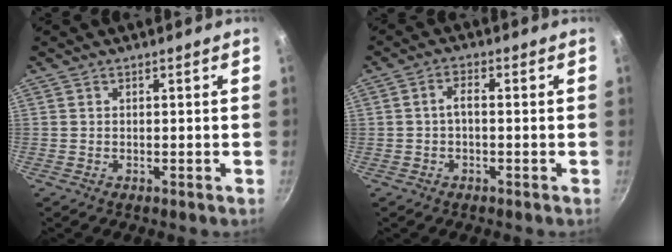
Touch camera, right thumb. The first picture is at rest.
{"total": 2.5, "force": [-0.3, 1.3, 2.2], "torque": [-0.043, 0.017, -0.008]}